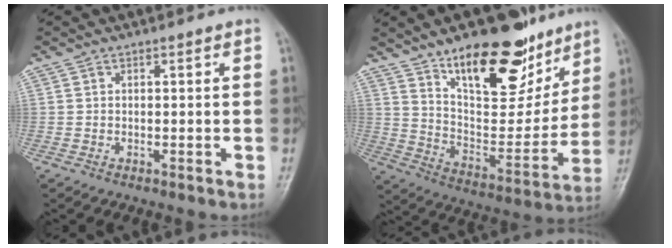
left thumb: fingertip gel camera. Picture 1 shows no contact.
{"total": 23.0, "force": [14.8, 10.0, 14.6], "torque": [-0.165, -0.079, 0.242]}